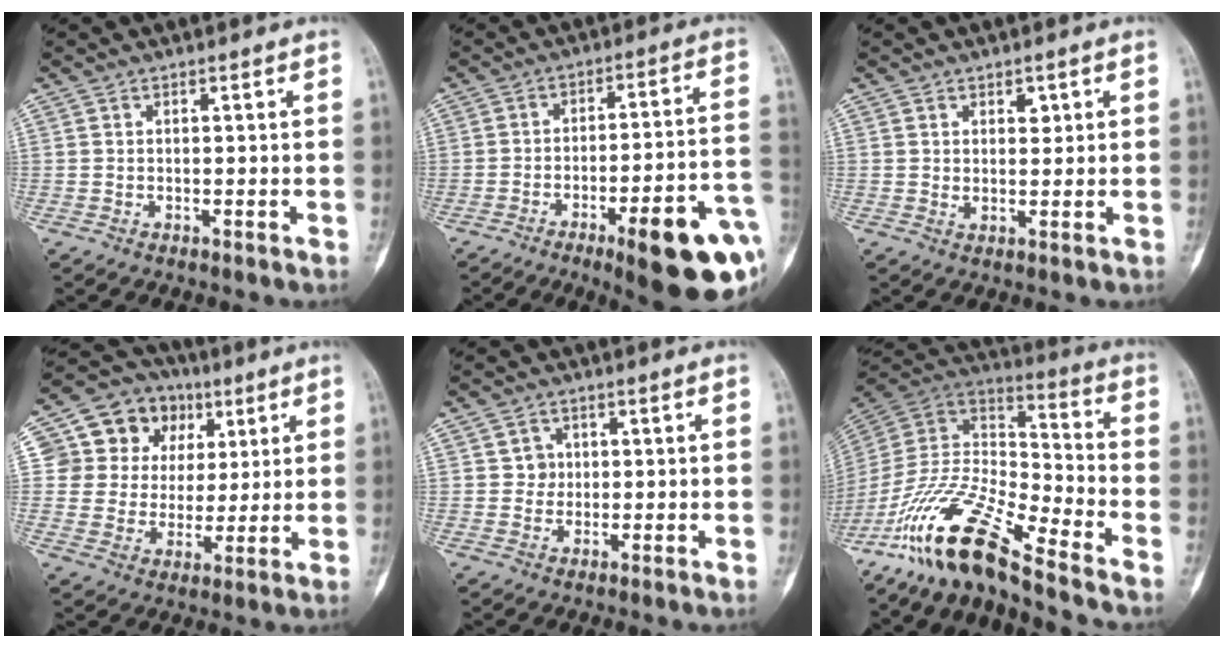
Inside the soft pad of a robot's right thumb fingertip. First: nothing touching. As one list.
[{"total": 20.2, "force": [-8.3, 5.1, 17.7], "torque": [-0.181, 0.039, -0.106]}, {"total": 2.8, "force": [1.2, 1.9, 1.7], "torque": [-0.005, -0.008, 0.020]}, {"total": 15.5, "force": [5.0, 13.5, 5.6], "torque": [-0.048, 0.019, 0.093]}, {"total": 2.9, "force": [0.5, 2.8, 0.6], "torque": [0.018, 0.004, 0.004]}, {"total": 18.8, "force": [-14.0, 4.0, 11.8], "torque": [-0.223, 0.077, -0.269]}]